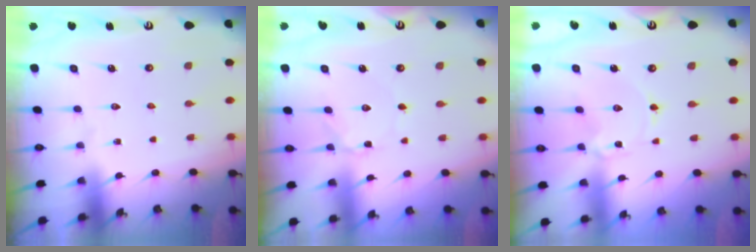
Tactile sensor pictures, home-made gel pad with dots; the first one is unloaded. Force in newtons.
{"total": 1.4, "press": 1.3, "slide": 0.1}
{"total": 2.2, "press": 2.2, "slide": 0.3}